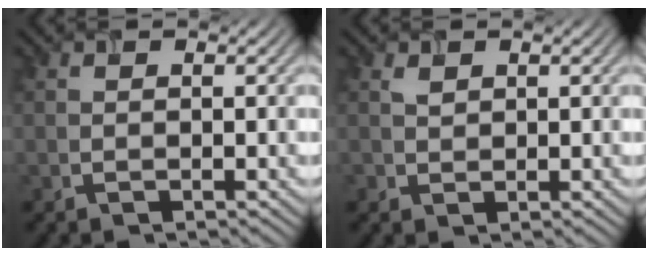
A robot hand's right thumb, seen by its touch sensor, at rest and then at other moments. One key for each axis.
{"total": 1.1, "fx": 0.6, "fy": 0.8, "fz": 0.4, "tx": -0.013, "ty": -0.003, "tz": 0.015}